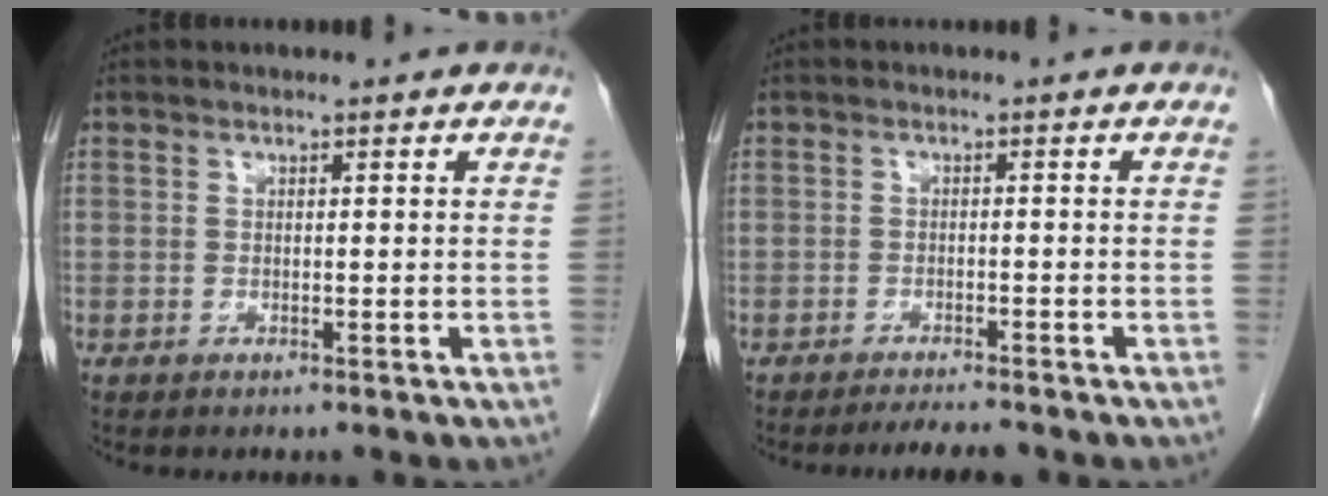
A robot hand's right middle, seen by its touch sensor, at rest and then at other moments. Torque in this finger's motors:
{"motor_torque": [0.16, -0.15, -0.04, 0.00]}